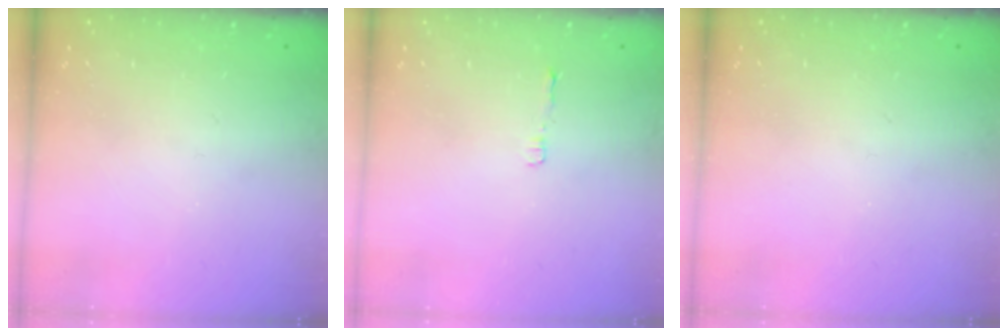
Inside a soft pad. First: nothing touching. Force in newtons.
{"total": 2.8, "press": 2.8, "slide": 0.3}
{"total": 0.0}